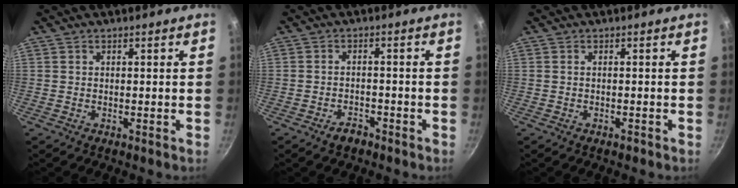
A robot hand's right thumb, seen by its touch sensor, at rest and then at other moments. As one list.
[{"total": 3.0, "force": [-2.2, 1.6, 1.2], "torque": [-0.012, 0.022, -0.031]}, {"total": 0.6, "force": [-0.4, 0.3, 0.3], "torque": [-0.006, 0.004, -0.005]}]